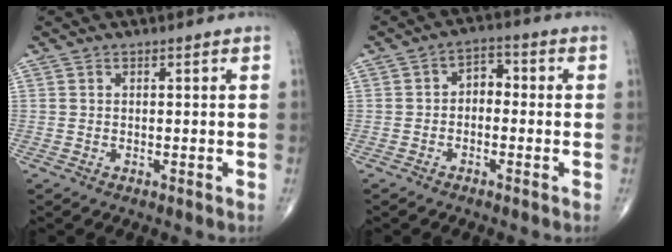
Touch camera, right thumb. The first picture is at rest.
{"total": 4.0, "force": [-0.6, 2.8, 2.9], "torque": [-0.028, 0.022, -0.022]}